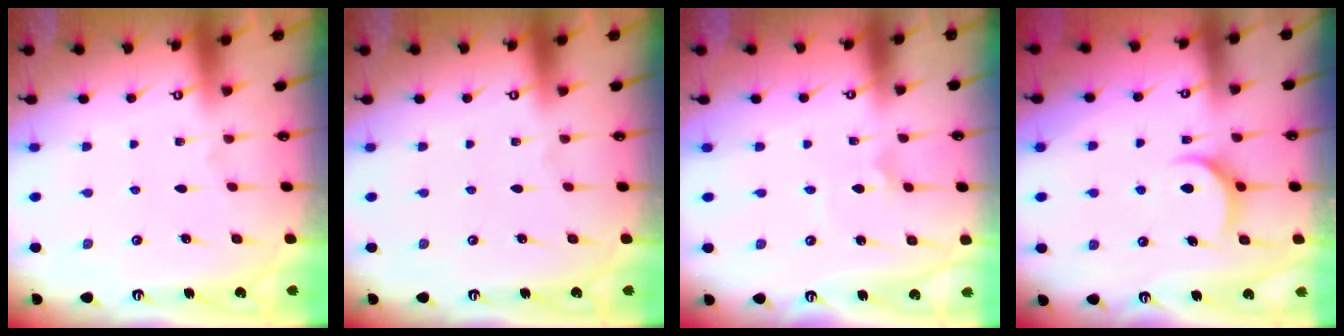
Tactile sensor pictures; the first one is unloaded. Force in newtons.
{"total": 0.0}
{"total": 1.4, "press": 1.4, "slide": 0.1}
{"total": 8.1, "press": 8.1, "slide": 0.7}